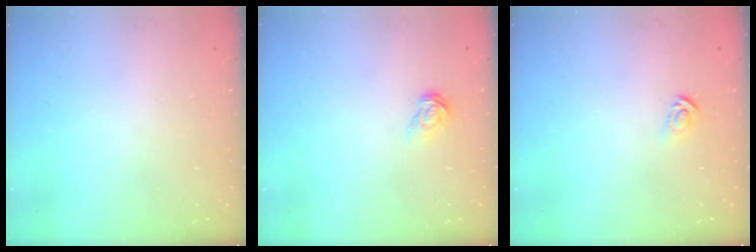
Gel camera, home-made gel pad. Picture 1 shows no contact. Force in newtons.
{"total": 5.7, "press": 5.7, "slide": 0.1}
{"total": 2.9, "press": 2.9, "slide": 0.2}